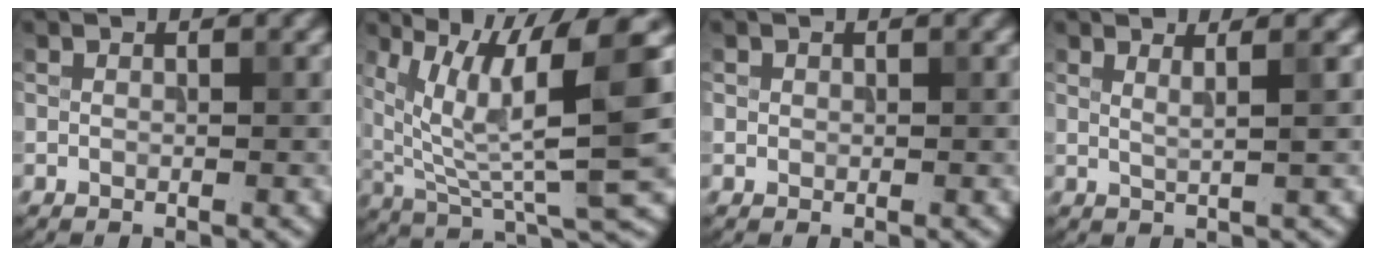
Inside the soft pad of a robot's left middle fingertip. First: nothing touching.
{"total": 9.9, "force": [4.3, 2.0, 8.6], "torque": [-0.160, 0.001, 0.086]}
{"total": 0.5, "force": [0.1, 0.5, 0.0], "torque": [0.001, -0.003, 0.002]}
{"total": 1.9, "force": [1.1, 0.4, 1.5], "torque": [-0.019, 0.000, 0.007]}